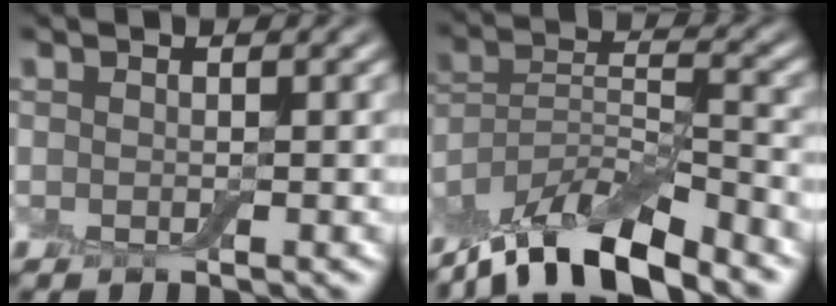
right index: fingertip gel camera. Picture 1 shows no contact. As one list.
[{"total": 9.8, "force": [-7.9, 2.7, 5.1], "torque": [-0.088, 0.002, -0.152]}]